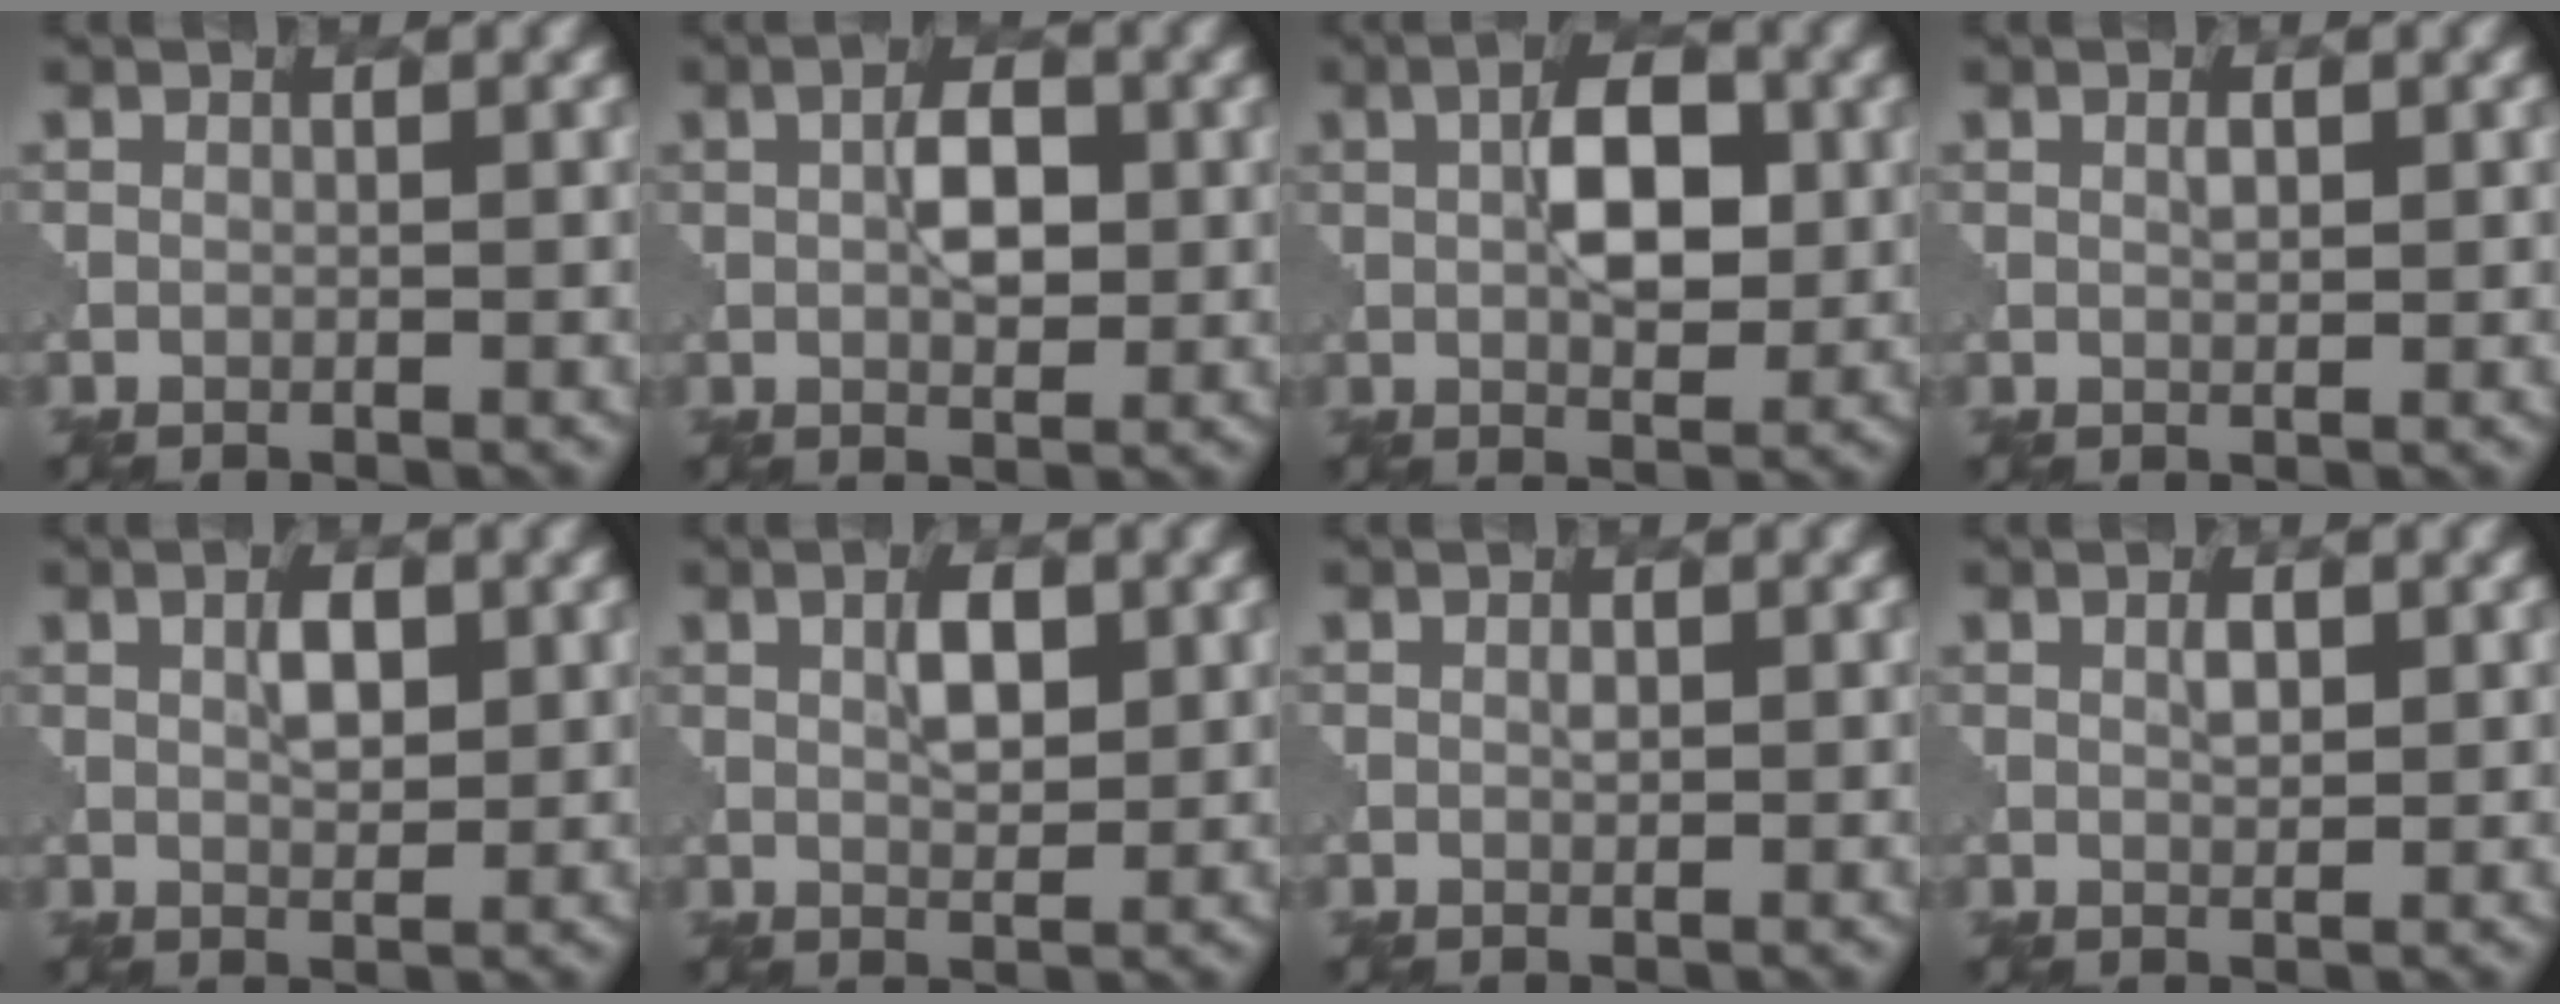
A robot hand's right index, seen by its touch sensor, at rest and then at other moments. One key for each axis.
{"total": 3.5, "fx": 0.6, "fy": 1.7, "fz": 2.9, "tx": -0.052, "ty": 0.001, "tz": 0.010}
{"total": 5.5, "fx": 1.1, "fy": 2.7, "fz": 4.6, "tx": -0.071, "ty": 0.002, "tz": 0.016}
{"total": 0.9, "fx": 0.5, "fy": 0.3, "fz": 0.7, "tx": -0.011, "ty": -0.002, "tz": 0.013}
{"total": 2.4, "fx": 1.0, "fy": 1.1, "fz": 1.9, "tx": -0.035, "ty": 0.001, "tz": 0.019}
{"total": 2.8, "fx": 1.1, "fy": 1.2, "fz": 2.3, "tx": -0.040, "ty": 0.002, "tz": 0.022}
{"total": 0.7, "fx": 0.3, "fy": 0.3, "fz": 0.5, "tx": -0.009, "ty": -0.003, "tz": 0.009}
{"total": 1.3, "fx": 0.7, "fy": 0.6, "fz": 1.0, "tx": -0.018, "ty": 0.000, "tz": 0.015}